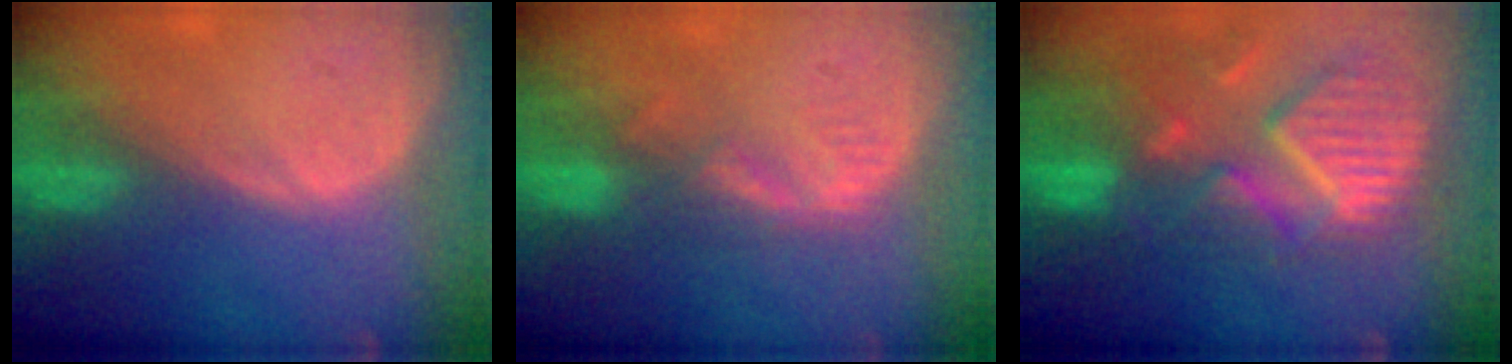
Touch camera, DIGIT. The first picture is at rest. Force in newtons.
{"total": 4.0, "press": 3.6, "slide": 1.7}
{"total": 12.0, "press": 10.5, "slide": 5.7}